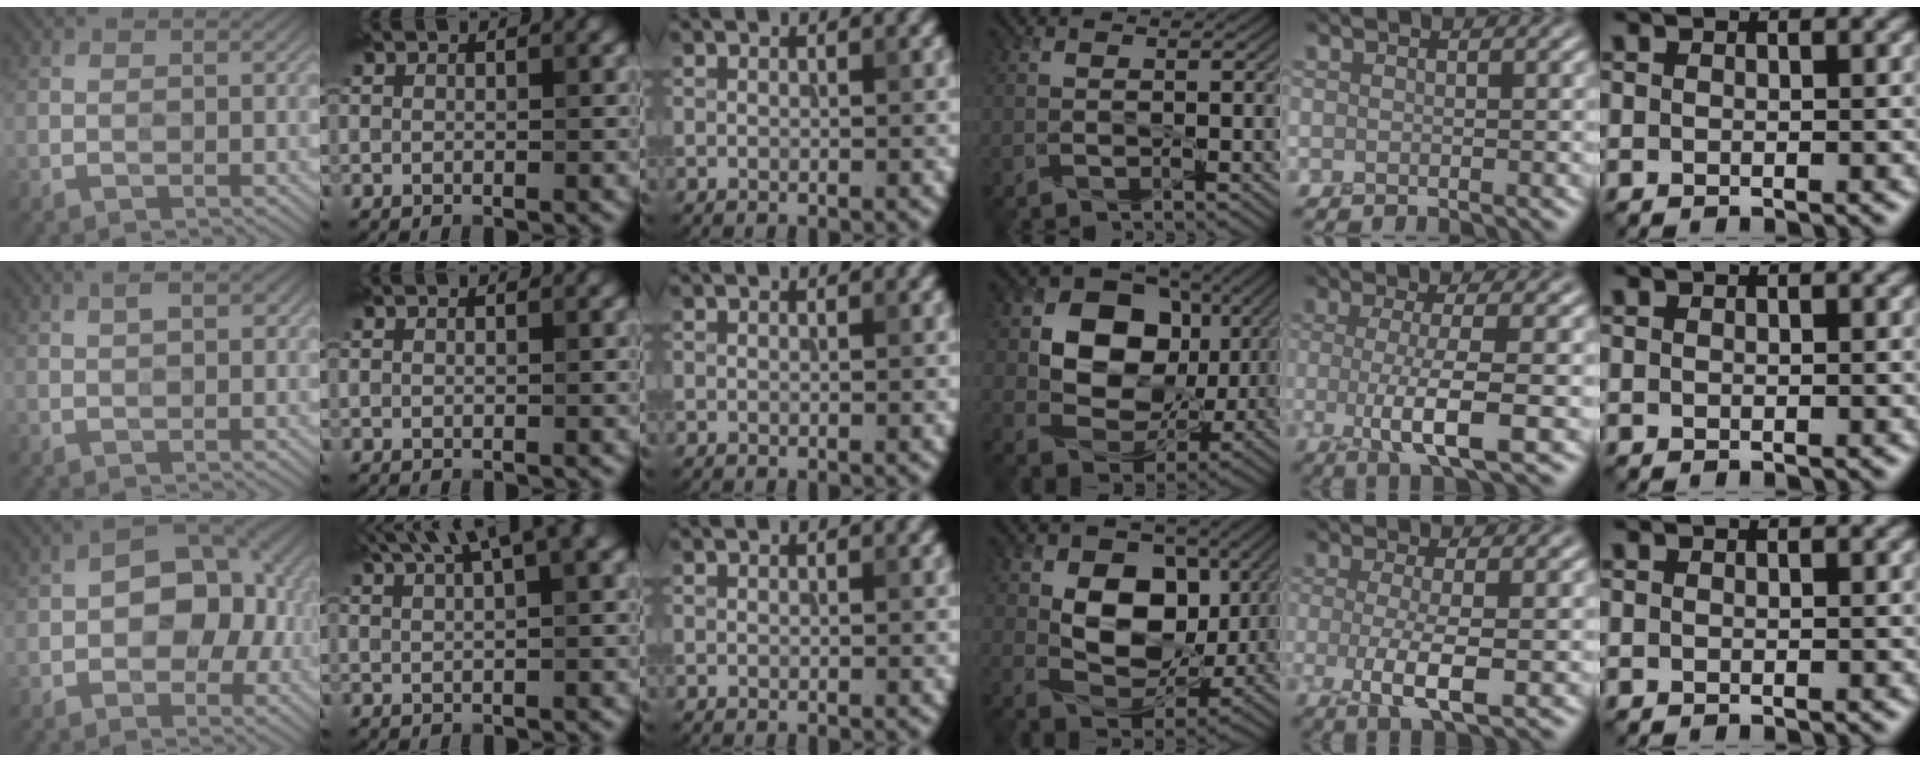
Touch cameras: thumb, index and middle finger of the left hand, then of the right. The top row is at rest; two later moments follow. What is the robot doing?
{"motion": "peel", "object": "bandage"}